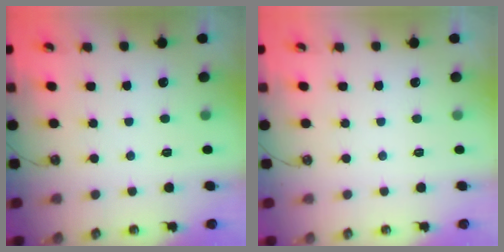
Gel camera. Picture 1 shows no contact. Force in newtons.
{"total": 0.0}